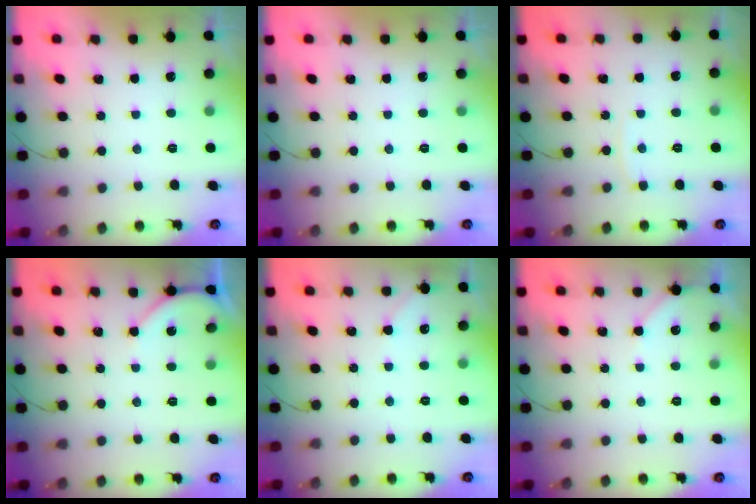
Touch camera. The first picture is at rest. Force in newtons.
{"total": 0.0}
{"total": 3.3, "press": 3.2, "slide": 0.4}
{"total": 3.9, "press": 3.8, "slide": 0.5}
{"total": 2.2, "press": 2.1, "slide": 0.3}
{"total": 3.7, "press": 3.7, "slide": 0.4}